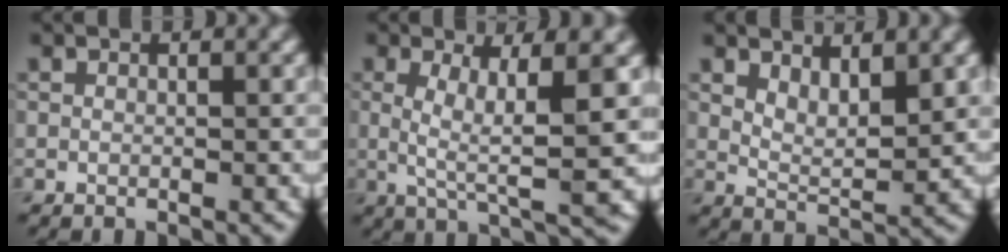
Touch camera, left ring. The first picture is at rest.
{"total": 5.9, "force": [0.8, 1.2, 5.8], "torque": [-0.101, -0.001, 0.015]}
{"total": 3.2, "force": [1.9, 1.2, 2.4], "torque": [-0.043, -0.010, 0.036]}